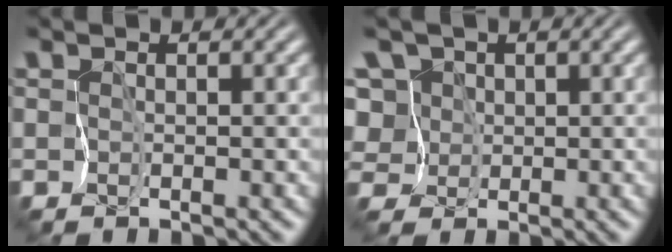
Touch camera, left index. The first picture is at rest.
{"total": 6.8, "force": [1.8, 5.8, 3.0], "torque": [-0.053, 0.032, -0.003]}